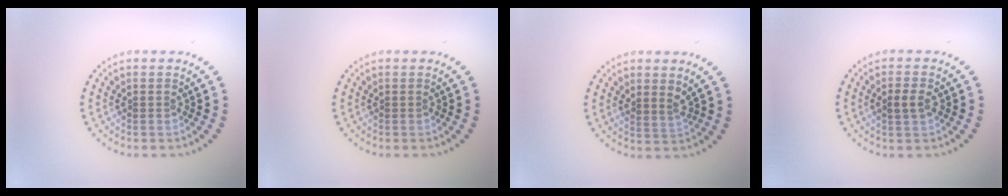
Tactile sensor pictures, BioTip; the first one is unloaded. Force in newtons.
{"total": 0.0}
{"total": 1.6, "press": 1.2, "slide": 1.0}
{"total": 1.9, "press": 1.9, "slide": 0.1}